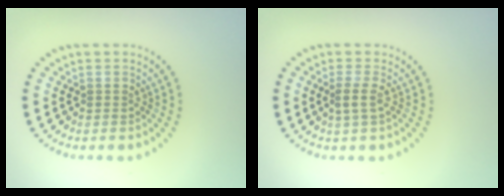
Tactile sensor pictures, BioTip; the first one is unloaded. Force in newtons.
{"total": 1.5, "press": 1.2, "slide": 0.9}